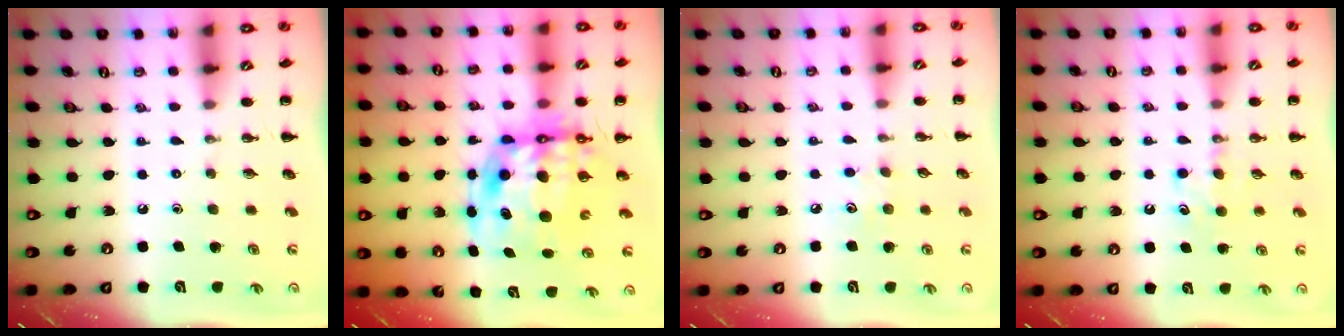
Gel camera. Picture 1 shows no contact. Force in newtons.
{"total": 14.1, "press": 13.7, "slide": 3.2}
{"total": 4.1, "press": 3.9, "slide": 1.1}
{"total": 5.1, "press": 4.9, "slide": 1.6}